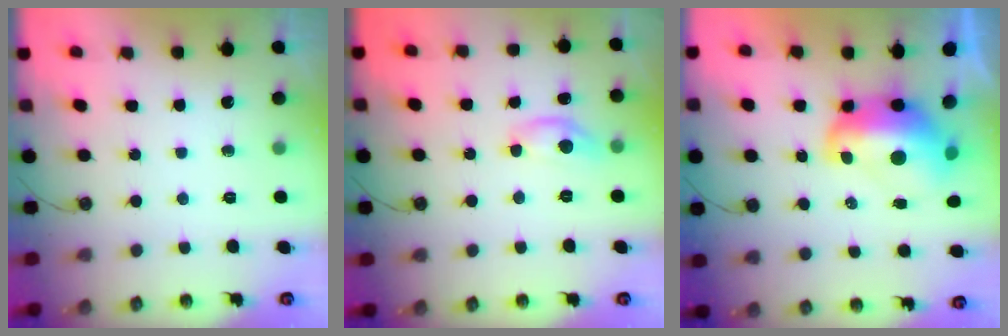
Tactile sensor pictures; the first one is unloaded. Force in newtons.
{"total": 4.5, "press": 4.5, "slide": 0.4}
{"total": 5.9, "press": 5.8, "slide": 1.2}